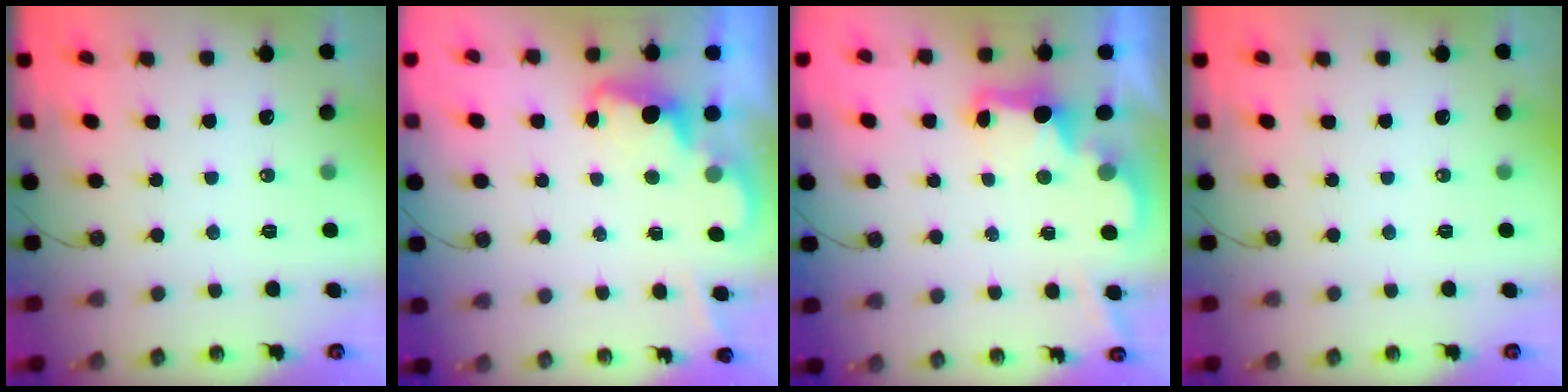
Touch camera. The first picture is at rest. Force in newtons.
{"total": 2.3, "press": 2.3, "slide": 0.6}
{"total": 2.7, "press": 2.6, "slide": 0.5}
{"total": 0.0}